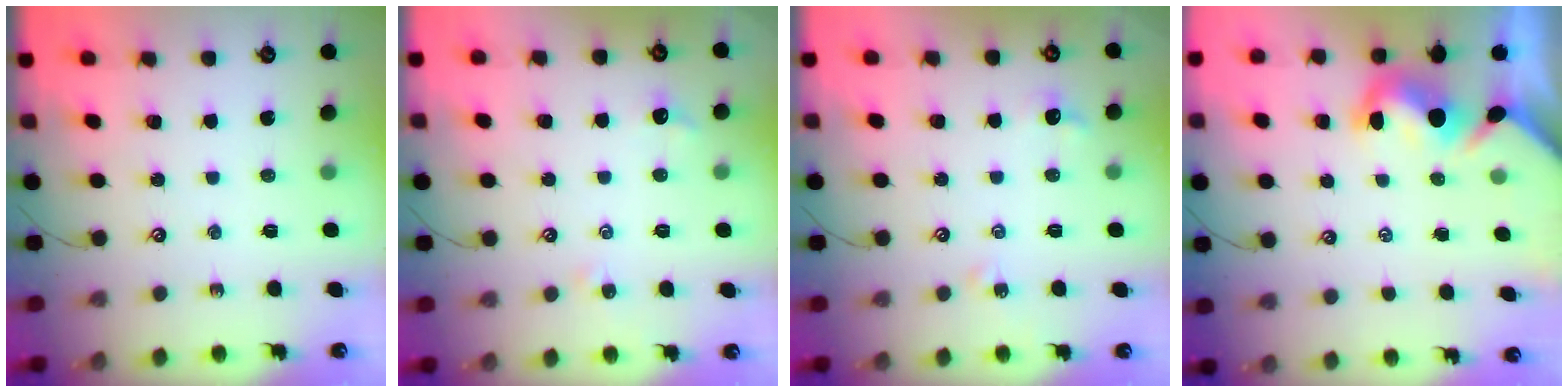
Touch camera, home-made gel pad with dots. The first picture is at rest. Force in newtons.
{"total": 1.6, "press": 1.5, "slide": 0.6}
{"total": 4.2, "press": 4.2, "slide": 0.7}
{"total": 3.4, "press": 3.2, "slide": 1.2}